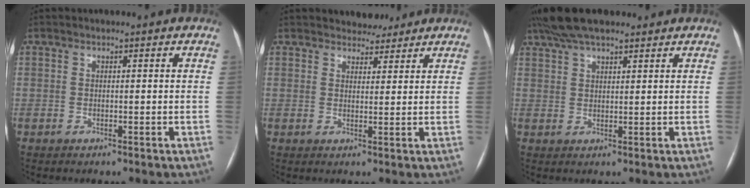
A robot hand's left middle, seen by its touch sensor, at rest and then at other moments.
{"total": 3.9, "force": [3.5, 1.5, 0.4], "torque": [-0.004, 0.001, 0.049]}
{"total": 10.0, "force": [7.8, 2.7, 5.6], "torque": [-0.102, 0.044, 0.139]}